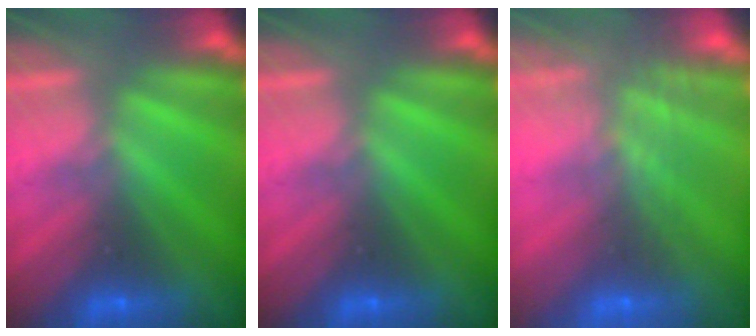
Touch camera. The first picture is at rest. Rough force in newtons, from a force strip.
{"total": 0.0}
{"total": 8.7}